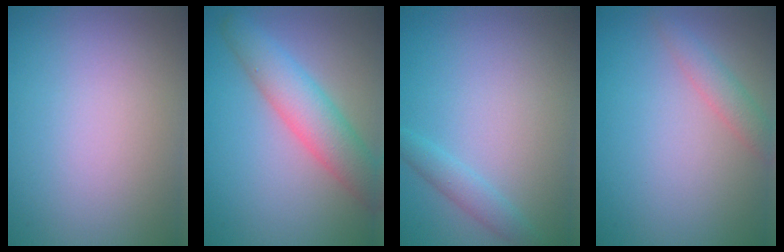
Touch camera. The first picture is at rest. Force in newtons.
{"total": 5.3, "press": 5.3, "slide": 0.2}
{"total": 1.8, "press": 1.8, "slide": 0.2}
{"total": 1.8, "press": 1.8, "slide": 0.1}